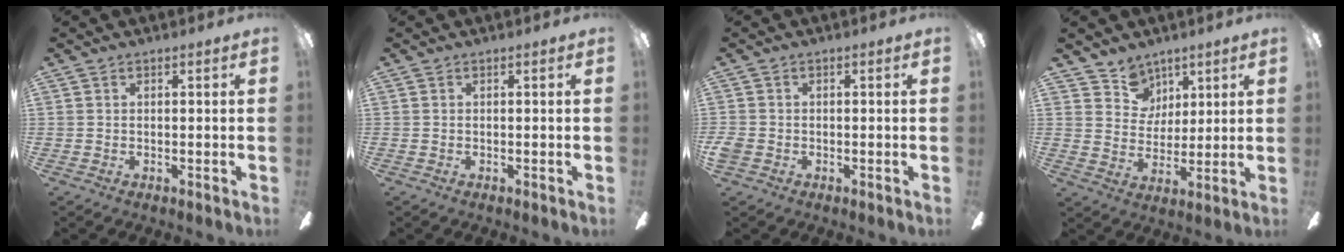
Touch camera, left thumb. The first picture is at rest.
{"total": 0.0}
{"total": 2.3, "force": [-0.8, 1.9, 1.0], "torque": [-0.023, 0.005, -0.017]}
{"total": 8.1, "force": [5.7, 5.7, 0.1], "torque": [-0.017, -0.035, 0.112]}